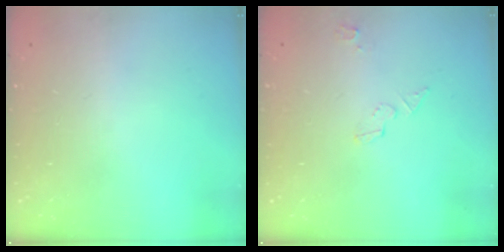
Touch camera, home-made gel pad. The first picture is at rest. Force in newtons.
{"total": 4.7, "press": 3.6, "slide": 3.1}